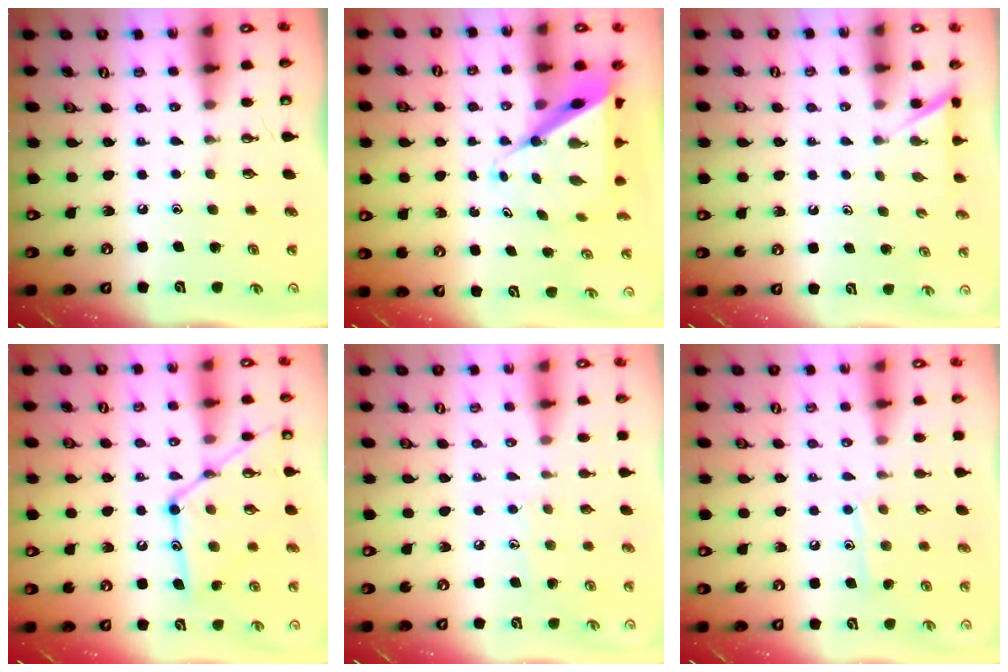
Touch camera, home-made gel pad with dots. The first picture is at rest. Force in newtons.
{"total": 9.3, "press": 9.3, "slide": 0.8}
{"total": 3.2, "press": 3.2, "slide": 0.3}
{"total": 16.8, "press": 16.7, "slide": 1.6}
{"total": 5.0, "press": 5.0, "slide": 0.6}
{"total": 8.0, "press": 8.0, "slide": 0.6}